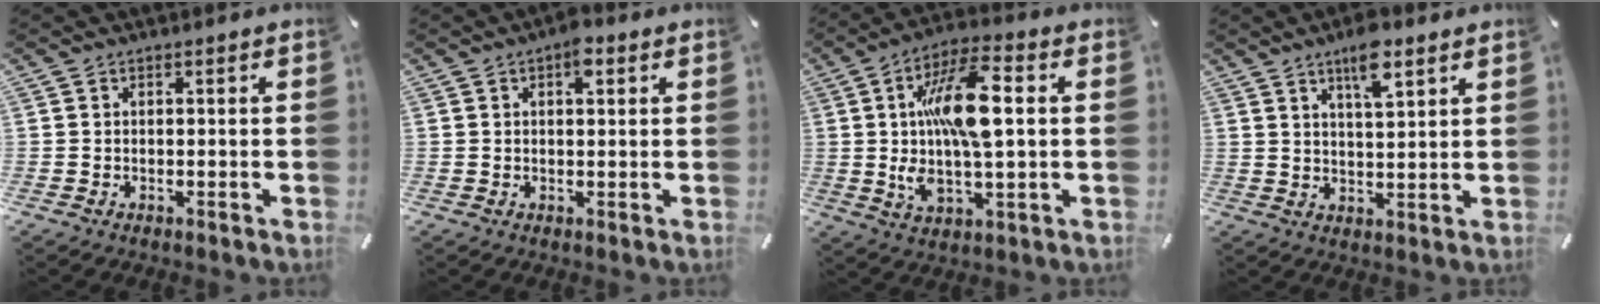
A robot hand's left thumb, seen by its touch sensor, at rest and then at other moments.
{"total": 3.9, "force": [1.5, 2.0, 3.0], "torque": [-0.033, -0.005, 0.017]}
{"total": 16.5, "force": [2.2, 6.3, 15.0], "torque": [-0.290, 0.001, 0.035]}
{"total": 7.9, "force": [5.3, 2.5, 5.3], "torque": [-0.085, -0.020, 0.089]}